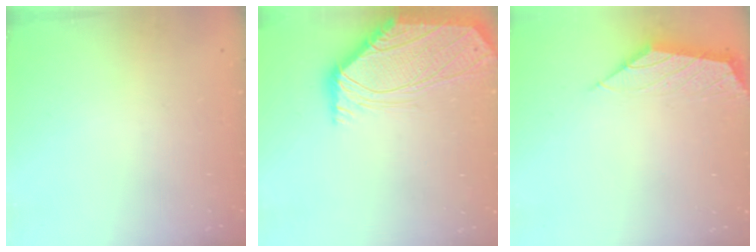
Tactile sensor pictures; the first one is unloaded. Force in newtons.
{"total": 1.3, "press": 1.2, "slide": 0.4}
{"total": 1.8, "press": 1.7, "slide": 0.5}